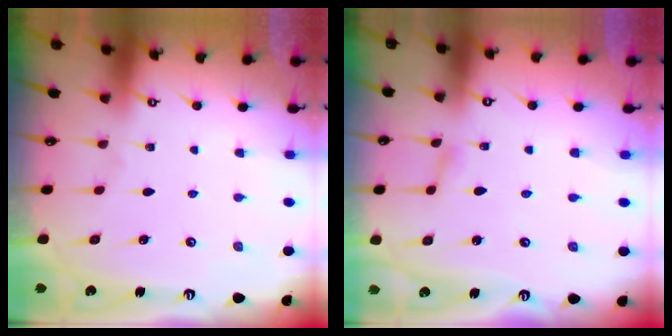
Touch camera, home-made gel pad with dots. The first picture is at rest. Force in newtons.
{"total": 1.6, "press": 1.6, "slide": 0.2}